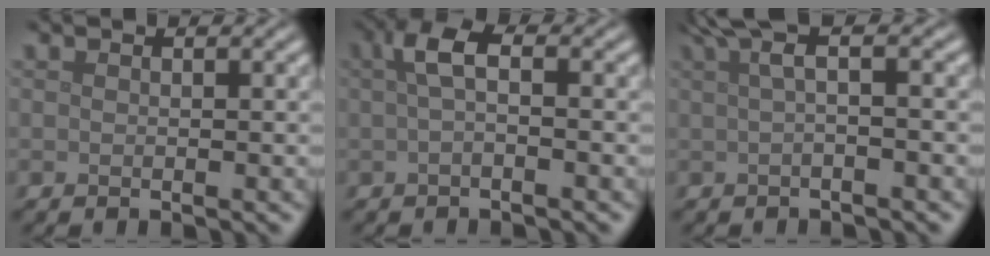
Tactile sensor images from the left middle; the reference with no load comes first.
{"total": 2.7, "force": [0.4, 0.8, 2.5], "torque": [-0.049, 0.009, 0.001]}
{"total": 3.2, "force": [1.0, 0.9, 2.9], "torque": [-0.045, 0.008, 0.011]}